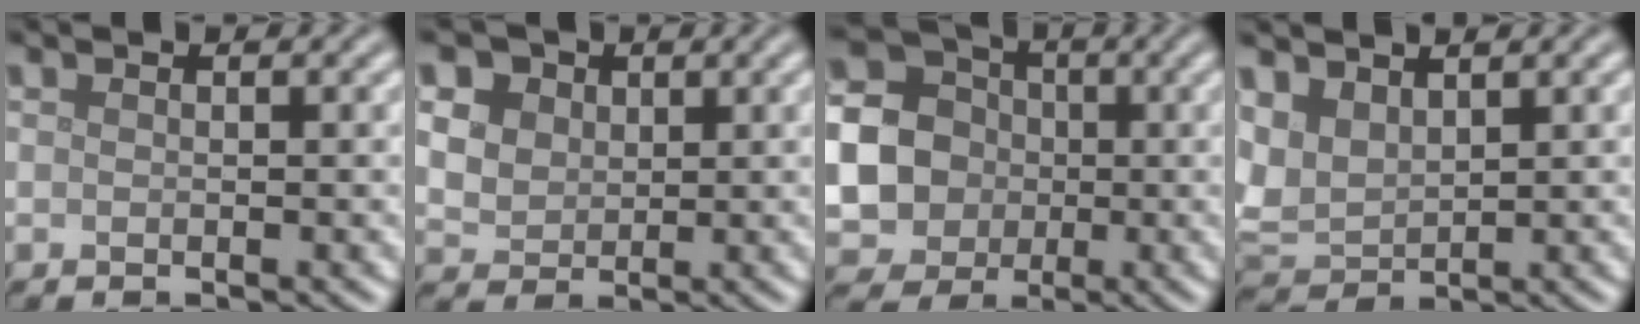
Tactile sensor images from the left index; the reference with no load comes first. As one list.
[{"total": 8.0, "force": [3.8, 6.0, 3.7], "torque": [-0.089, 0.025, 0.057]}, {"total": 14.7, "force": [-0.8, 14.0, 4.6], "torque": [-0.152, -0.011, -0.045]}, {"total": 4.0, "force": [1.9, 2.6, 2.4], "torque": [-0.065, 0.004, 0.040]}]